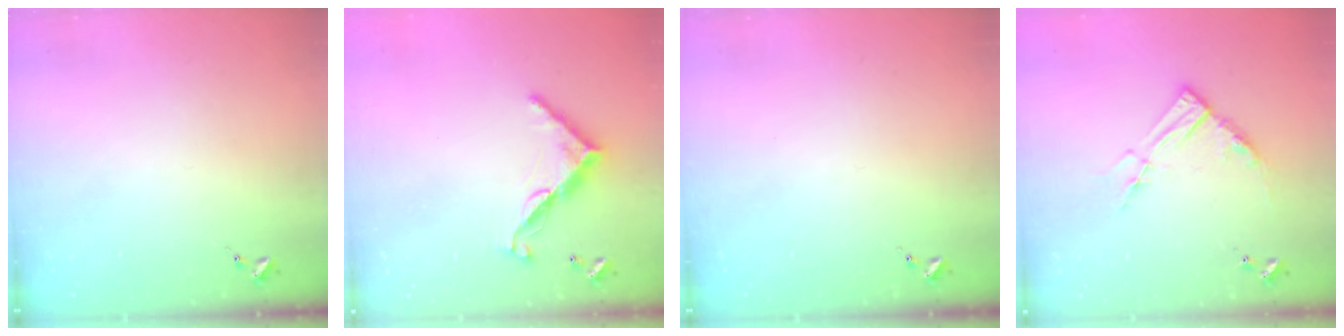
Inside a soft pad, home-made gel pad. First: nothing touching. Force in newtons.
{"total": 11.0, "press": 11.0, "slide": 0.4}
{"total": 0.0}
{"total": 10.3, "press": 10.2, "slide": 1.0}